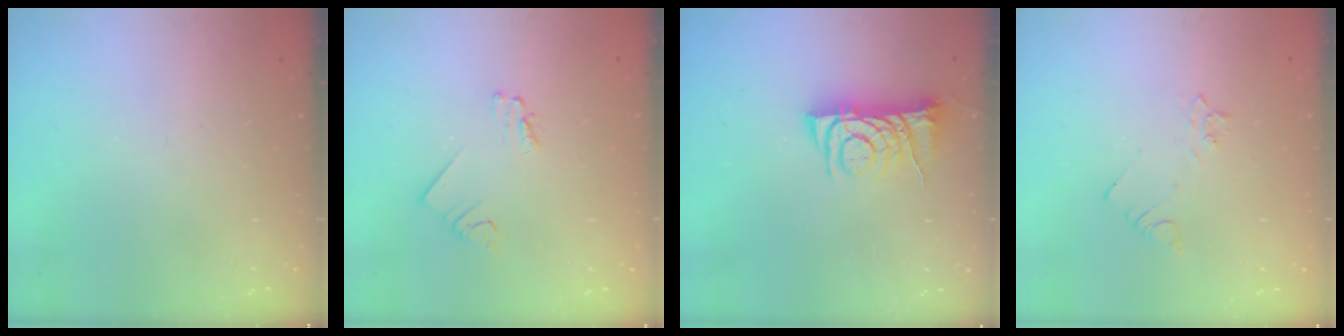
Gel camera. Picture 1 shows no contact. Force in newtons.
{"total": 1.6, "press": 1.5, "slide": 0.2}
{"total": 7.8, "press": 7.7, "slide": 1.0}
{"total": 3.3, "press": 3.2, "slide": 0.5}